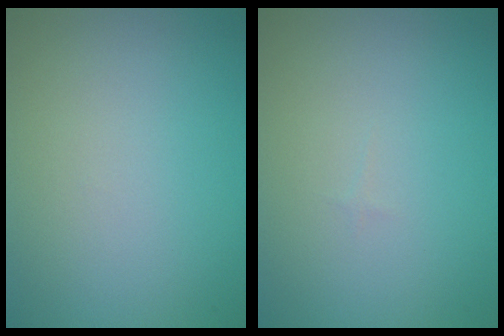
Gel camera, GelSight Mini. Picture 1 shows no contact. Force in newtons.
{"total": 0.0}